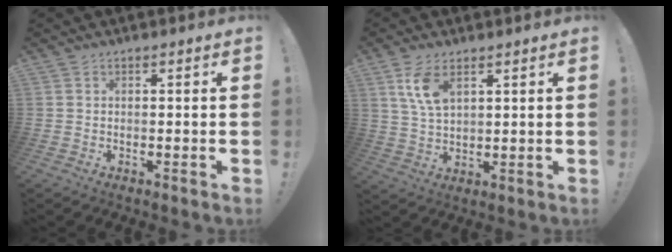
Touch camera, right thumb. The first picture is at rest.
{"total": 8.3, "force": [4.2, 4.2, 5.8], "torque": [-0.102, -0.016, 0.075]}